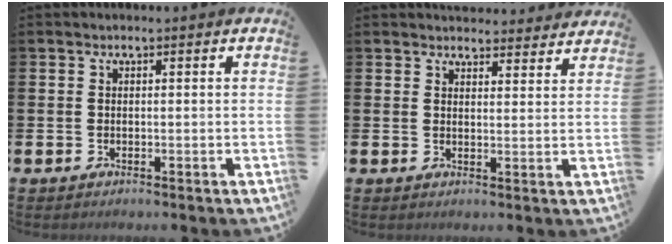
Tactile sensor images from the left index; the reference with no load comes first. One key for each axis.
{"total": 3.7, "fx": 3.6, "fy": 0.8, "fz": -0.2, "tx": 0.010, "ty": -0.025, "tz": 0.065}